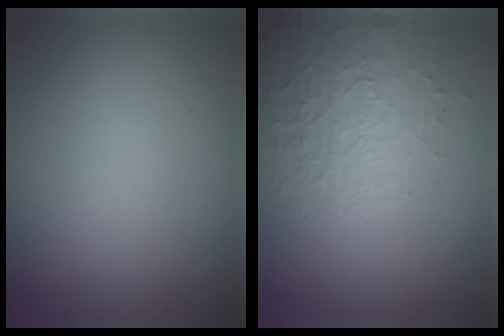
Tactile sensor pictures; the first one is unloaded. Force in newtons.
{"total": 4.1, "press": 4.0, "slide": 0.9}